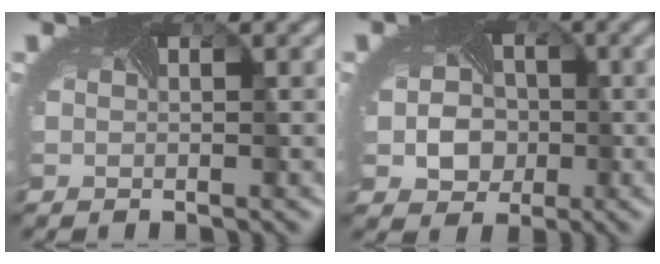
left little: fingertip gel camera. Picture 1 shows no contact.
{"total": 5.6, "force": [-0.8, 4.8, 2.8], "torque": [-0.028, -0.014, -0.014]}